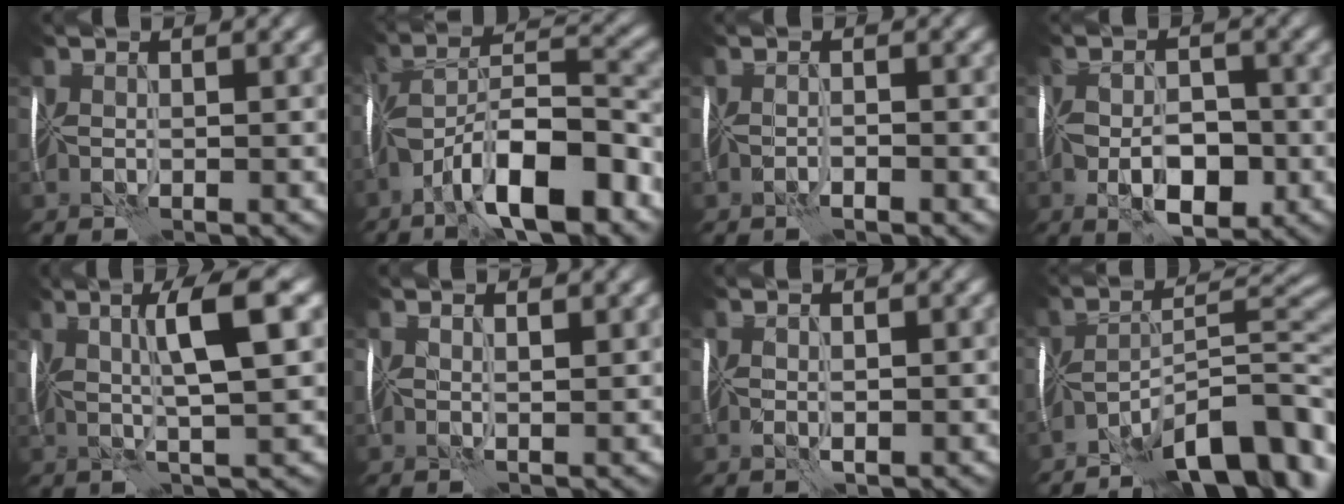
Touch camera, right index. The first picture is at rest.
{"total": 11.1, "force": [-6.5, 3.0, 8.4], "torque": [-0.138, 0.020, -0.119]}
{"total": 0.8, "force": [-0.6, -0.4, 0.2], "torque": [-0.007, 0.007, -0.020]}
{"total": 4.8, "force": [-1.9, 2.3, 3.8], "torque": [-0.059, 0.004, -0.040]}
{"total": 5.7, "force": [1.7, 0.2, 5.5], "torque": [-0.093, 0.012, 0.023]}
{"total": 1.0, "force": [0.9, -0.2, 0.4], "torque": [-0.004, 0.005, 0.014]}
{"total": 0.6, "force": [0.0, 0.1, 0.5], "torque": [-0.014, 0.001, -0.004]}
{"total": 11.6, "force": [-7.8, 2.8, 8.0], "torque": [-0.113, 0.015, -0.145]}